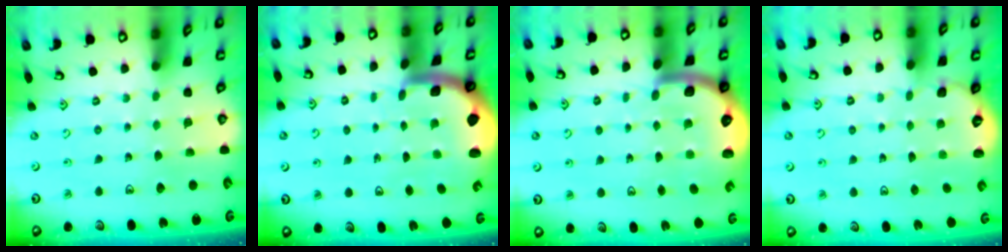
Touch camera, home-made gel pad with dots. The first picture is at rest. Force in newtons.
{"total": 2.3, "press": 2.3, "slide": 0.5}
{"total": 5.4, "press": 5.1, "slide": 1.7}
{"total": 2.0, "press": 0.6, "slide": 1.9}